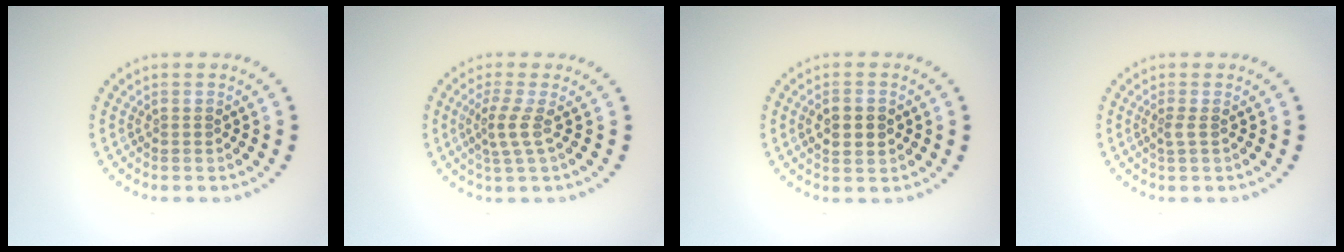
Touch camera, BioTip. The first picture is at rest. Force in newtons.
{"total": 2.2, "press": 1.5, "slide": 1.6}
{"total": 3.1, "press": 3.1, "slide": 0.1}
{"total": 0.9, "press": 0.6, "slide": 0.7}